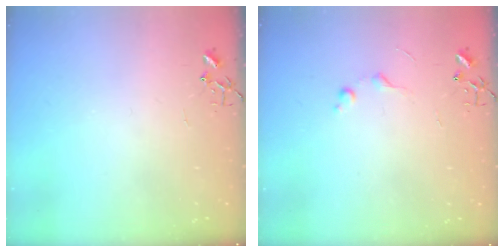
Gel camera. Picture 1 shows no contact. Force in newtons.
{"total": 6.8, "press": 6.7, "slide": 0.8}